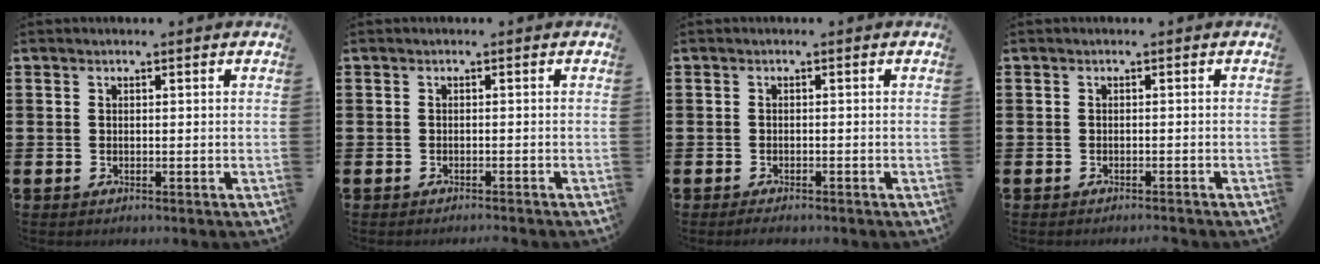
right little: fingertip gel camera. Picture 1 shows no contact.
{"total": 0.7, "force": [-0.7, -0.1, 0.1], "torque": [0.000, 0.000, -0.015]}
{"total": 0.8, "force": [-0.8, 0.2, 0.3], "torque": [-0.008, -0.002, -0.016]}
{"total": 0.6, "force": [-0.6, -0.1, 0.1], "torque": [-0.001, -0.001, -0.013]}